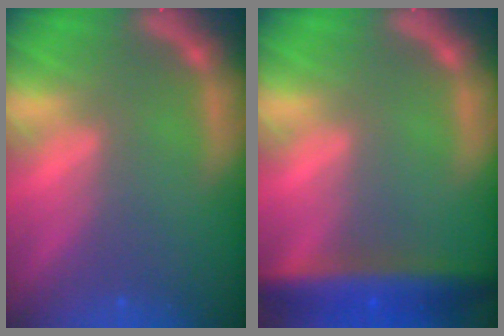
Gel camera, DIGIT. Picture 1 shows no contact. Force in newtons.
{"total": 6.5}